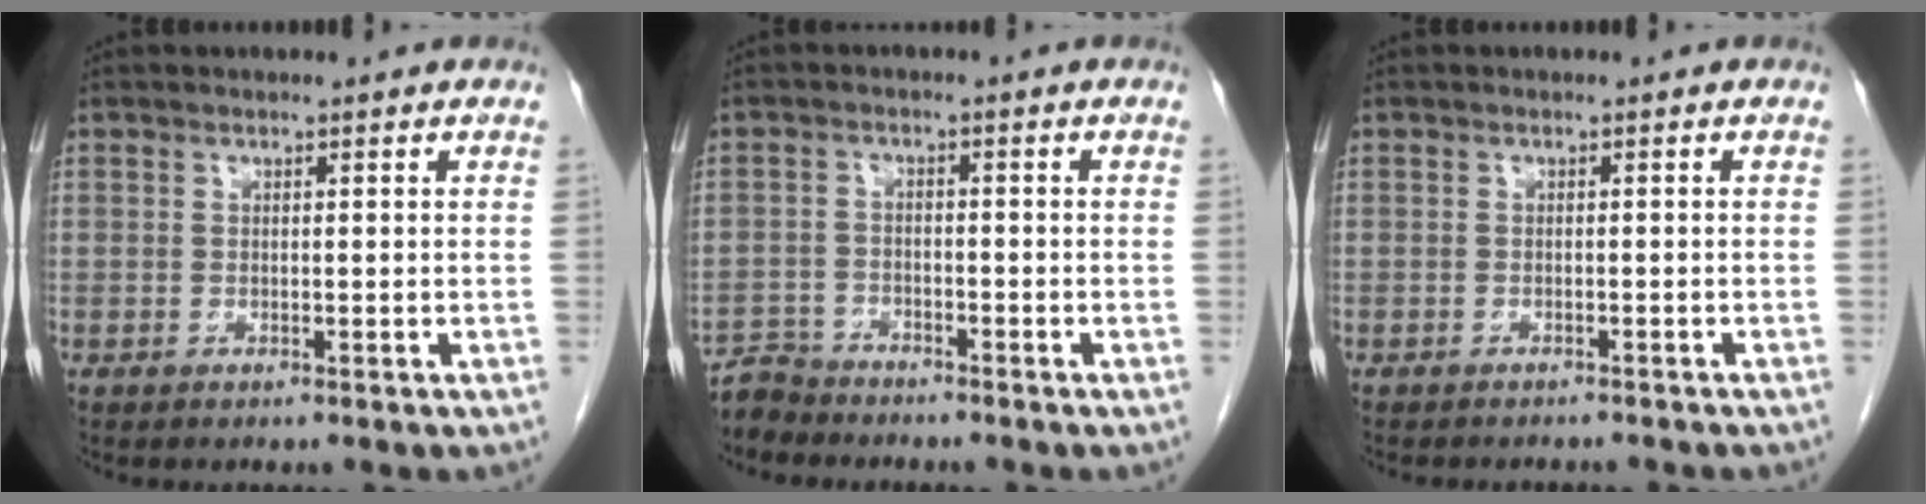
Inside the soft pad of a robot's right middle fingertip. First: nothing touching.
{"total": 3.5, "force": [-3.4, 0.6, -0.7], "torque": [0.013, -0.009, -0.065]}
{"total": 4.5, "force": [-4.2, 0.7, 1.4], "torque": [-0.020, -0.009, -0.049]}